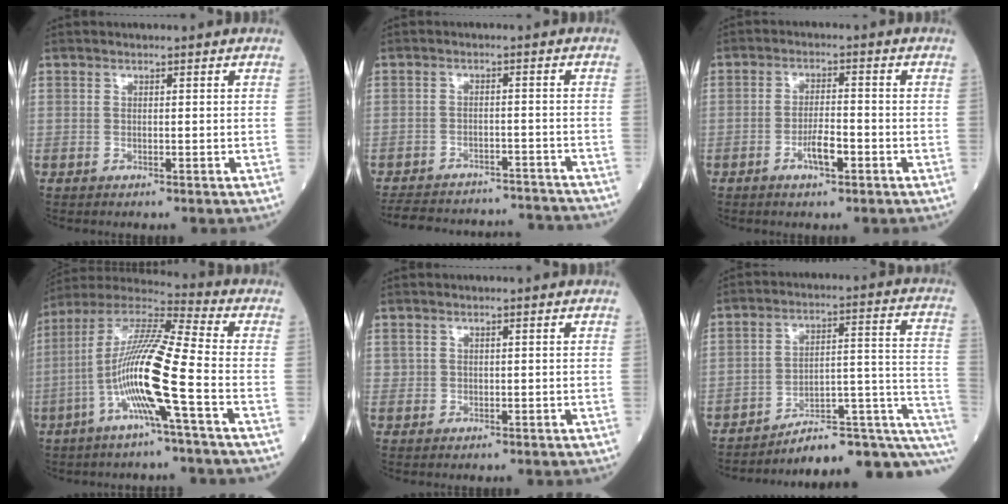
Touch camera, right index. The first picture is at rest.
{"total": 18.2, "force": [-17.2, 3.9, 4.4], "torque": [-0.102, 0.002, -0.224]}
{"total": 4.3, "force": [-2.0, 1.0, 3.7], "torque": [-0.068, 0.003, -0.037]}
{"total": 14.8, "force": [-4.3, -0.4, 14.2], "torque": [-0.281, 0.006, -0.094]}
{"total": 0.6, "force": [0.2, 0.5, 0.1], "torque": [0.007, 0.001, 0.002]}
{"total": 14.5, "force": [-10.6, 3.6, 9.3], "torque": [-0.069, 0.080, -0.139]}